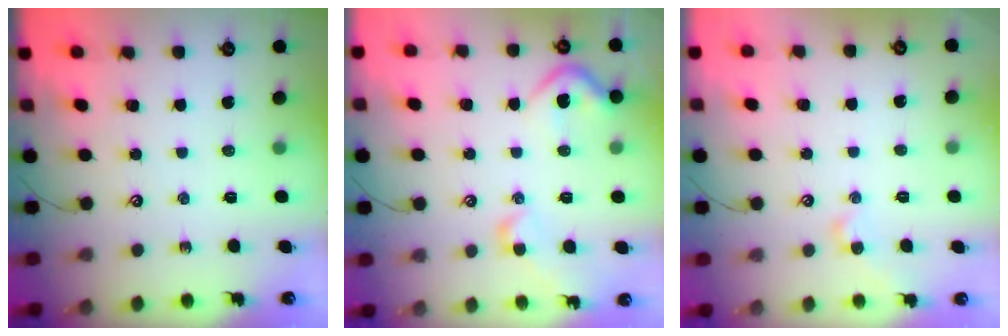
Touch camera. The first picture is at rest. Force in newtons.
{"total": 8.4, "press": 8.3, "slide": 1.2}
{"total": 2.2, "press": 2.2, "slide": 0.1}